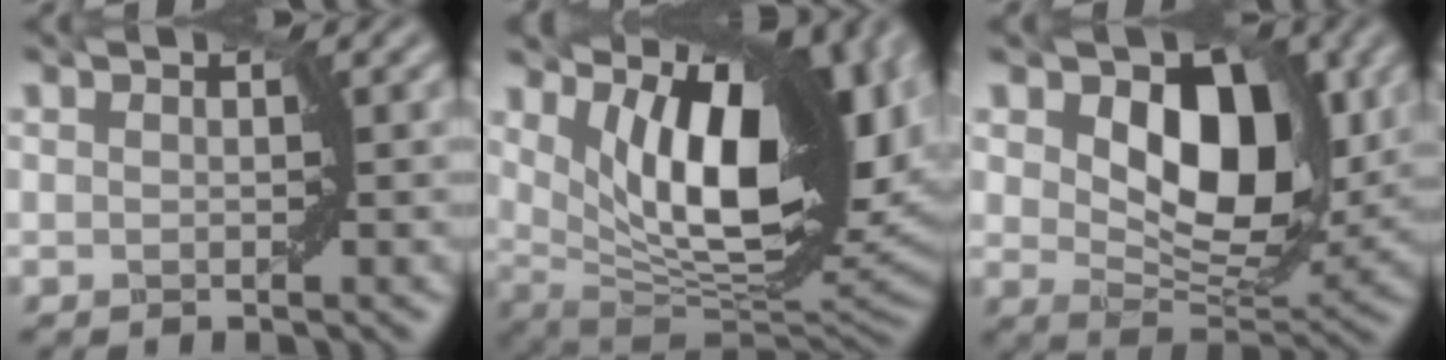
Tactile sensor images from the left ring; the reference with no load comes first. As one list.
[{"total": 16.7, "force": [5.6, 7.3, 14.0], "torque": [-0.197, 0.000, 0.098]}, {"total": 9.1, "force": [2.7, 5.5, 6.7], "torque": [-0.108, -0.011, 0.045]}]